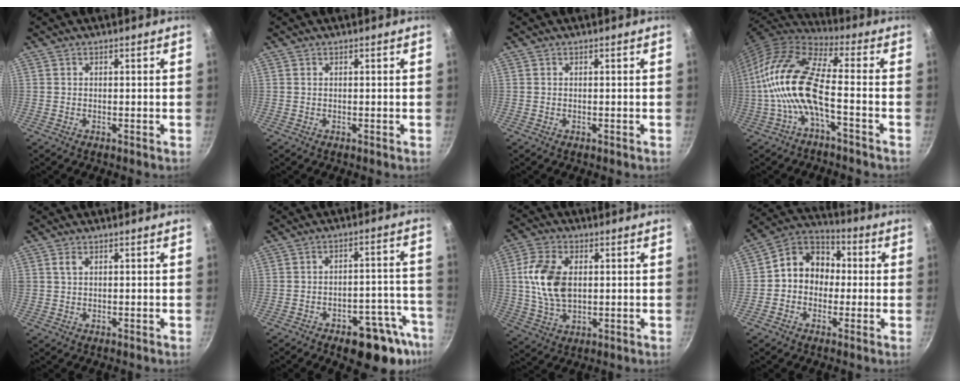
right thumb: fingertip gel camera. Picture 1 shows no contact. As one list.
[{"total": 0.0}, {"total": 0.0}, {"total": 15.4, "force": [-3.3, 5.6, 14.0], "torque": [-0.287, 0.038, -0.078]}, {"total": 1.7, "force": [0.6, 1.1, 1.1], "torque": [-0.015, 0.002, 0.012]}, {"total": 14.7, "force": [-9.2, 6.4, 9.5], "torque": [-0.058, 0.061, -0.117]}, {"total": 11.6, "force": [1.4, 7.2, 9.0], "torque": [-0.165, 0.002, 0.024]}, {"total": 10.8, "force": [-0.1, 9.1, 5.8], "torque": [-0.050, 0.033, -0.028]}]